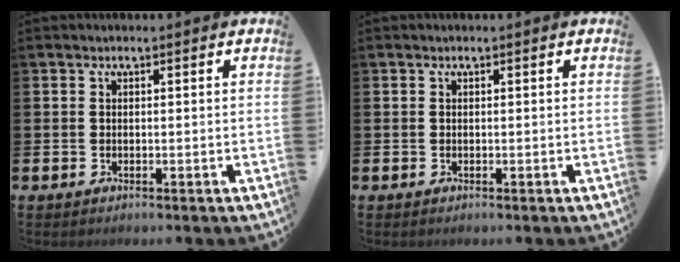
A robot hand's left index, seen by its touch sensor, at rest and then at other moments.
{"total": 0.0}